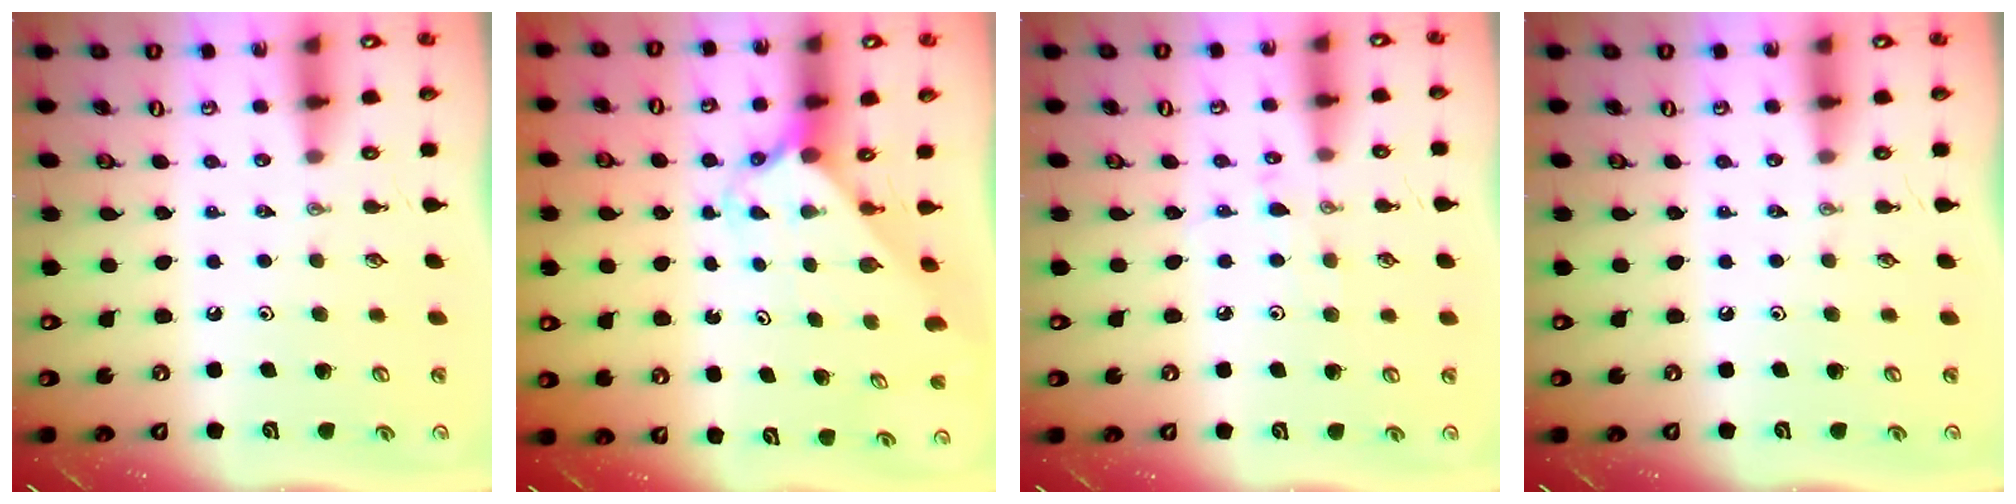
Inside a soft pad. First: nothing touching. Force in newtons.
{"total": 2.4, "press": 2.4, "slide": 0.2}
{"total": 3.4, "press": 3.3, "slide": 0.3}
{"total": 0.0}